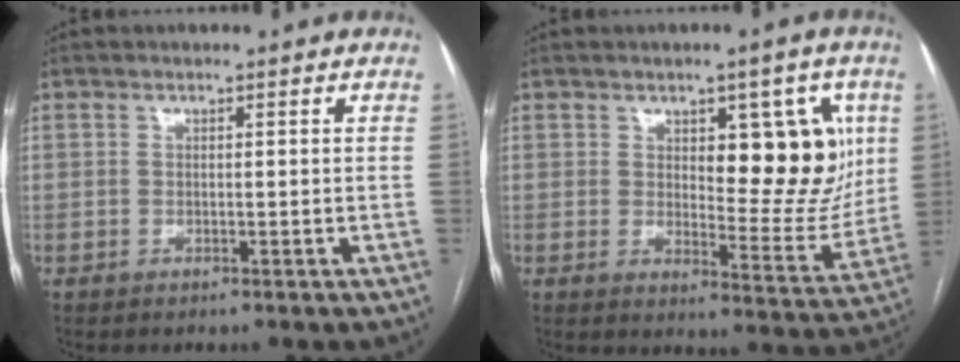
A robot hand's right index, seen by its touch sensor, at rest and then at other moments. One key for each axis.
{"total": 12.4, "fx": 3.4, "fy": 5.0, "fz": 10.8, "tx": -0.124, "ty": 0.006, "tz": 0.055}